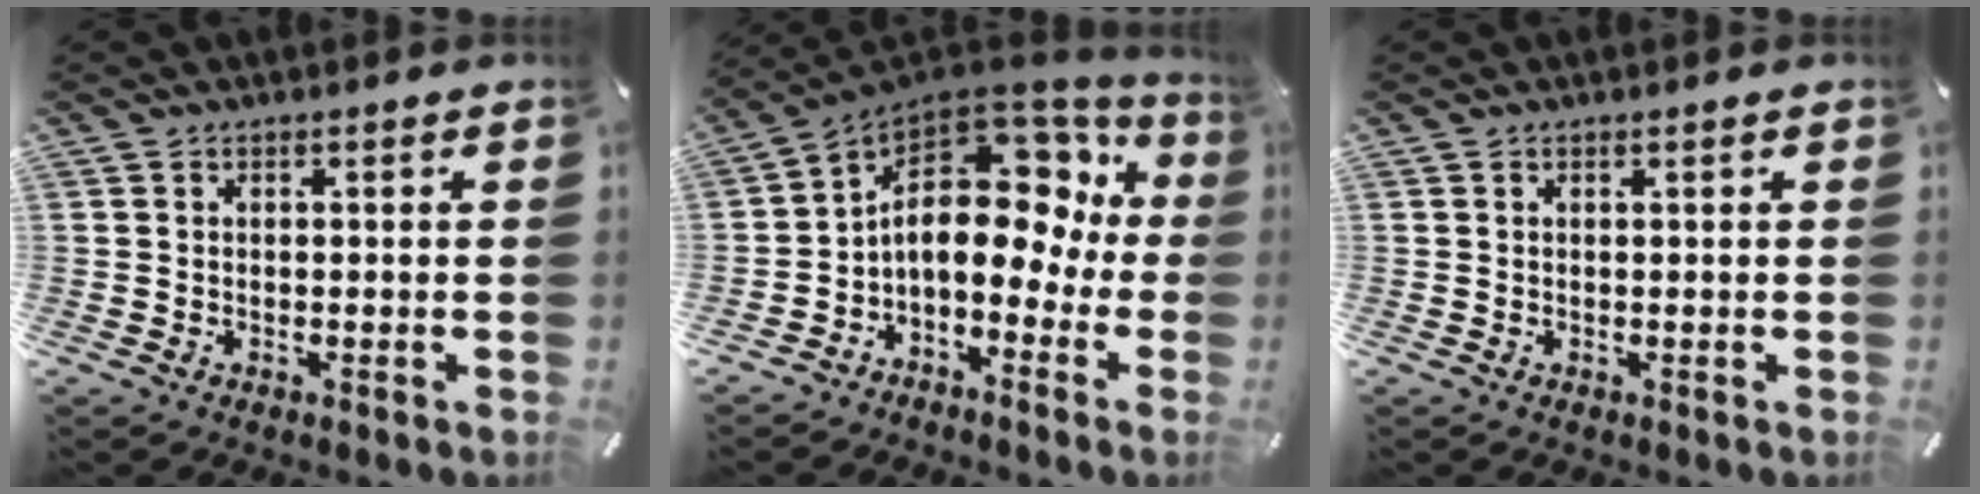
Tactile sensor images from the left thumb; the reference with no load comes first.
{"total": 15.5, "force": [2.0, 10.3, 11.3], "torque": [-0.193, -0.020, 0.034]}
{"total": 0.6, "force": [0.3, -0.1, 0.5], "torque": [-0.008, -0.001, 0.005]}